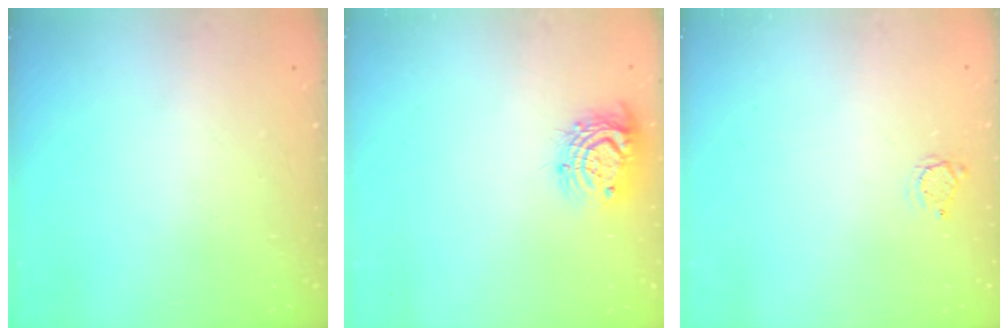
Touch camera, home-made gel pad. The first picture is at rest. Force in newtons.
{"total": 11.0, "press": 11.0, "slide": 0.7}
{"total": 2.7, "press": 2.7, "slide": 0.2}